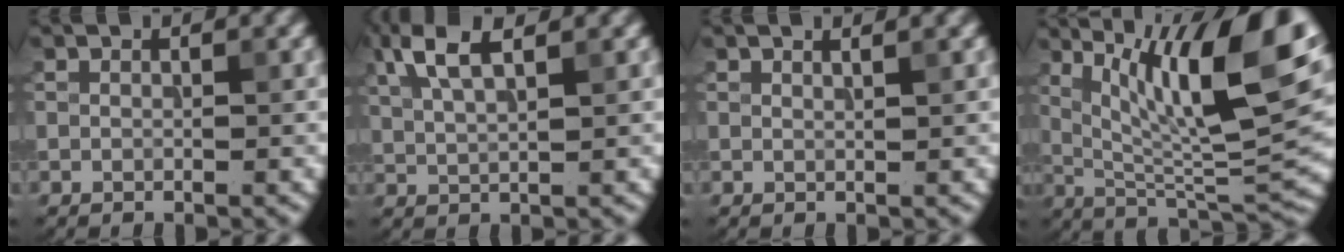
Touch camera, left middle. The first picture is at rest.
{"total": 4.6, "force": [2.6, 1.5, 3.5], "torque": [-0.079, 0.013, 0.051]}
{"total": 1.5, "force": [1.0, 0.5, 1.0], "torque": [-0.004, 0.001, 0.004]}
{"total": 13.9, "force": [5.7, 4.0, 12.1], "torque": [-0.187, 0.000, 0.099]}